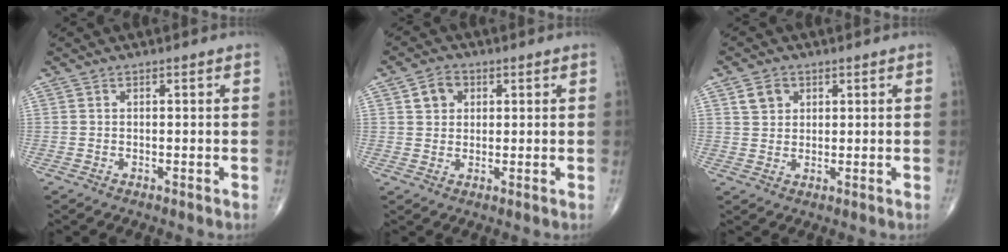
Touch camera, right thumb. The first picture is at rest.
{"total": 4.3, "force": [1.5, 3.5, 2.0], "torque": [-0.016, 0.000, 0.023]}
{"total": 3.8, "force": [1.7, 3.0, 1.5], "torque": [-0.012, -0.005, 0.031]}